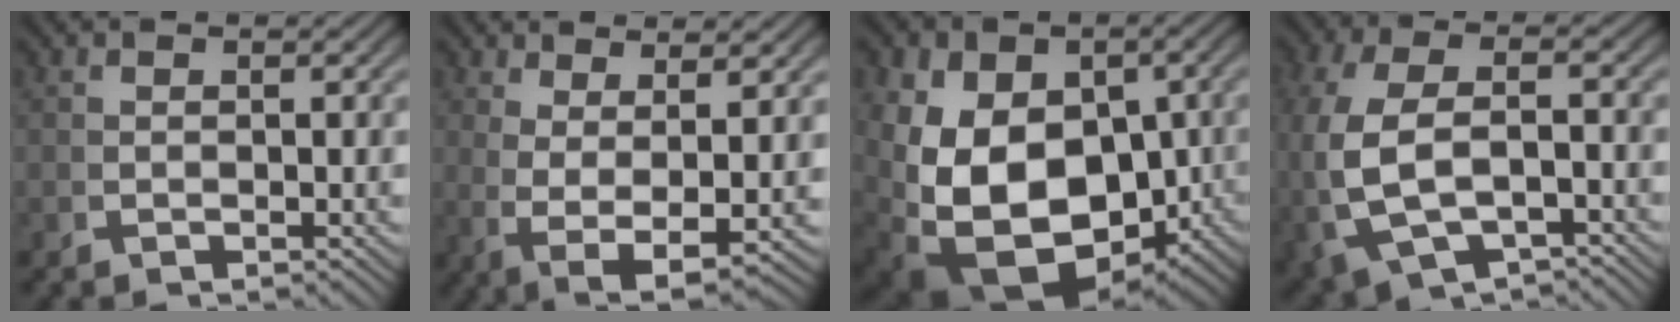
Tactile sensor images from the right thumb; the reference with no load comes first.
{"total": 6.8, "force": [-0.5, 3.3, 5.9], "torque": [-0.129, -0.031, 0.012]}
{"total": 16.0, "force": [-2.9, 10.8, 11.4], "torque": [-0.246, -0.085, 0.001]}
{"total": 6.9, "force": [-2.1, 4.0, 5.2], "torque": [-0.138, -0.020, -0.013]}